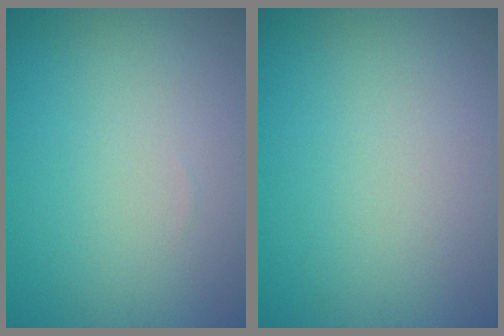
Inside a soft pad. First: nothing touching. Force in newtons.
{"total": 0.0}